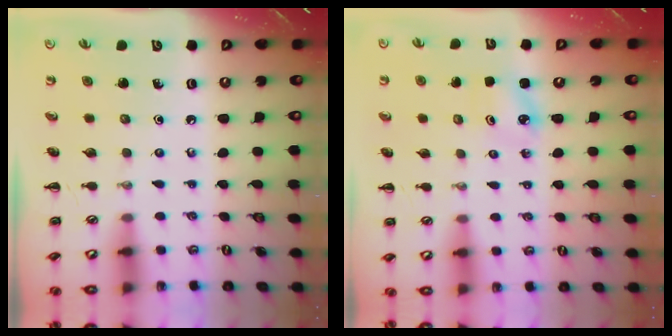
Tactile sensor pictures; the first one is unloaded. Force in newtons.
{"total": 2.2, "press": 2.2, "slide": 0.3}